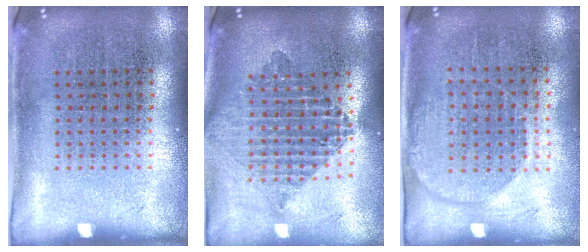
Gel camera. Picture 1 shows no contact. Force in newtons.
{"total": 2.1, "press": 1.7, "slide": 1.3}
{"total": 1.4, "press": 1.3, "slide": 0.7}